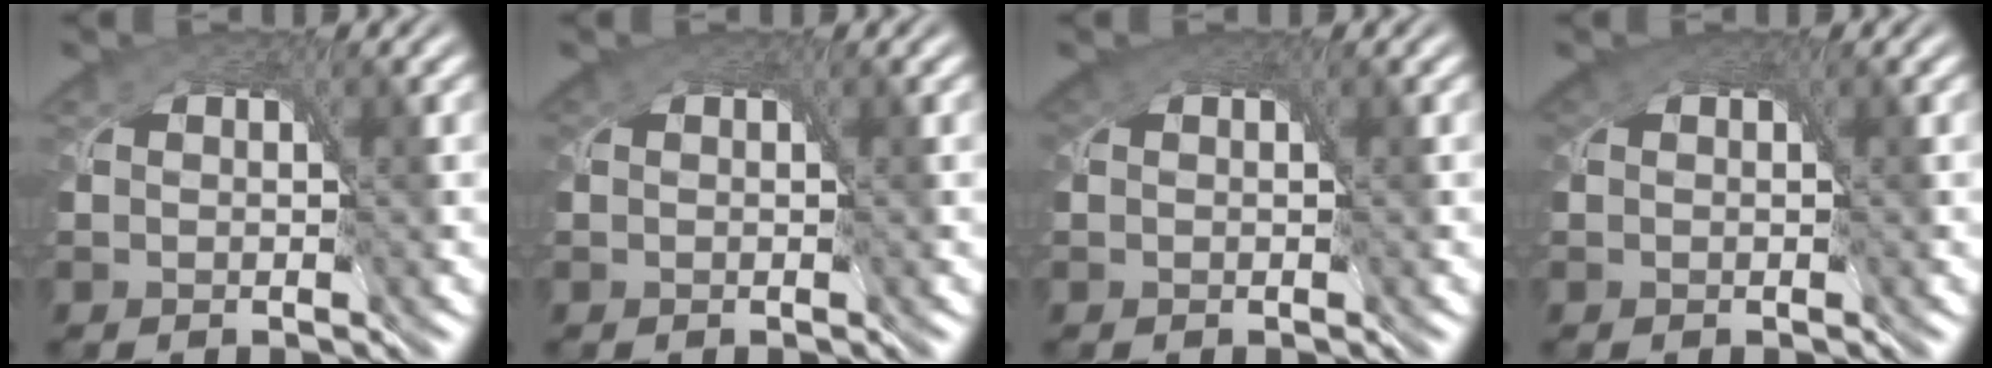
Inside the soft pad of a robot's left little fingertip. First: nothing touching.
{"total": 0.8, "force": [0.4, 0.5, 0.5], "torque": [-0.008, 0.001, 0.005]}
{"total": 2.0, "force": [1.1, 1.3, 1.1], "torque": [-0.021, 0.003, 0.013]}
{"total": 2.0, "force": [1.1, 1.2, 1.1], "torque": [-0.020, 0.005, 0.012]}